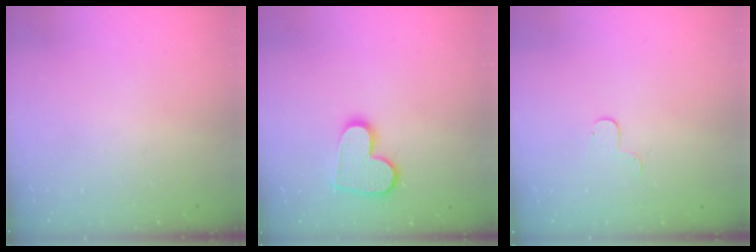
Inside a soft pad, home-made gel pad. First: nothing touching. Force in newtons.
{"total": 11.8, "press": 11.8, "slide": 0.8}
{"total": 4.0, "press": 4.0, "slide": 0.4}